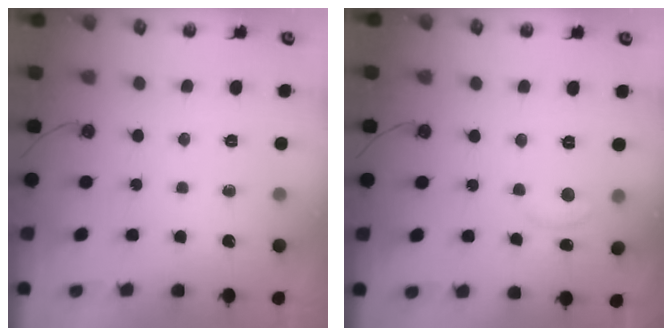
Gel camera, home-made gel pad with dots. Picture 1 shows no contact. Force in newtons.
{"total": 2.6, "press": 2.6, "slide": 0.2}